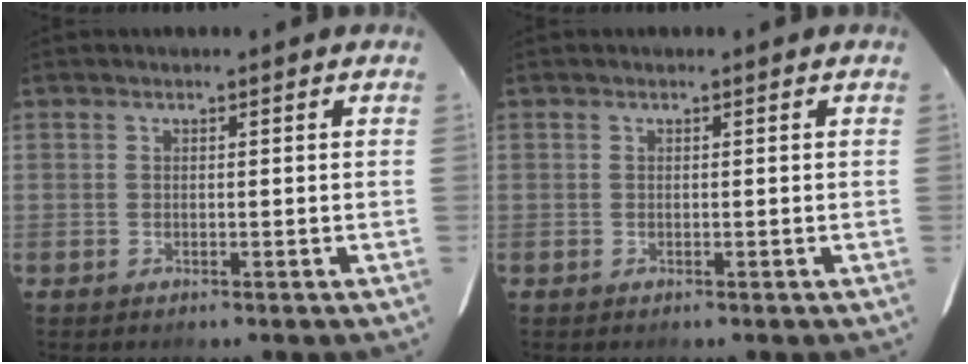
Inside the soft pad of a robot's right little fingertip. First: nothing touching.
{"total": 0.0}